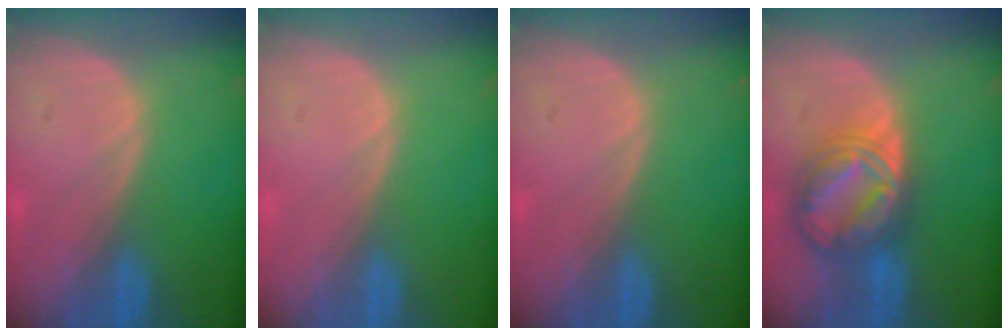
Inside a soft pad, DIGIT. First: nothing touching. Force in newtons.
{"total": 0.0}
{"total": 0.0}
{"total": 8.9, "press": 8.8, "slide": 0.8}